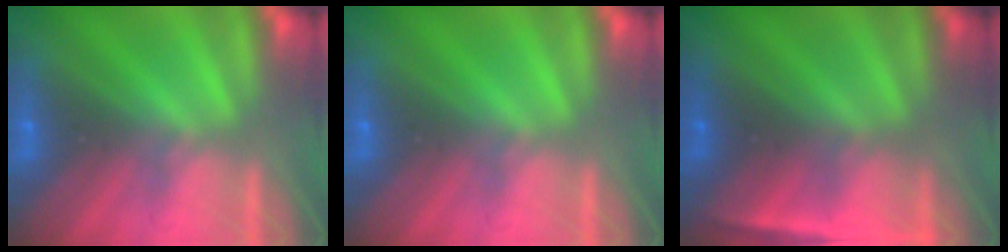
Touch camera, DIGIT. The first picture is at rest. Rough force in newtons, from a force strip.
{"total": 0.0}
{"total": 4.8}